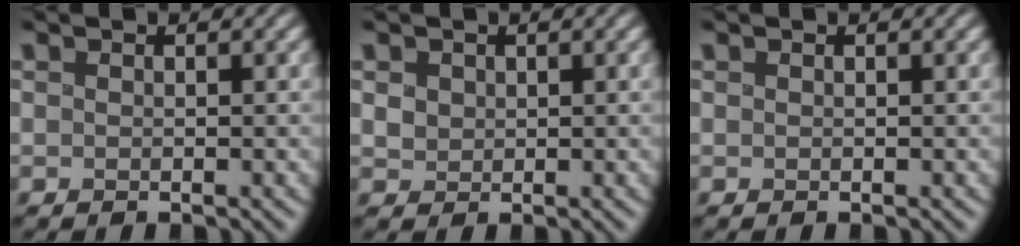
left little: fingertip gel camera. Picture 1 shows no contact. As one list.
[{"total": 1.2, "force": [0.2, 1.1, 0.5], "torque": [-0.011, -0.002, 0.004]}, {"total": 0.0}]